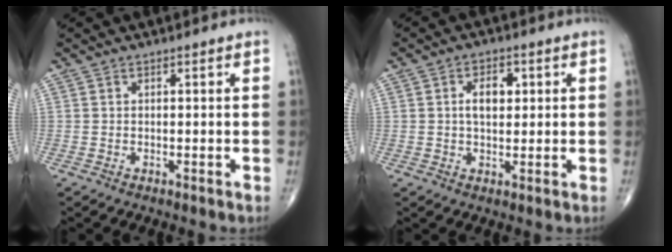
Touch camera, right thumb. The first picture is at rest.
{"total": 5.1, "force": [1.0, 3.1, 4.0], "torque": [-0.056, 0.002, 0.014]}